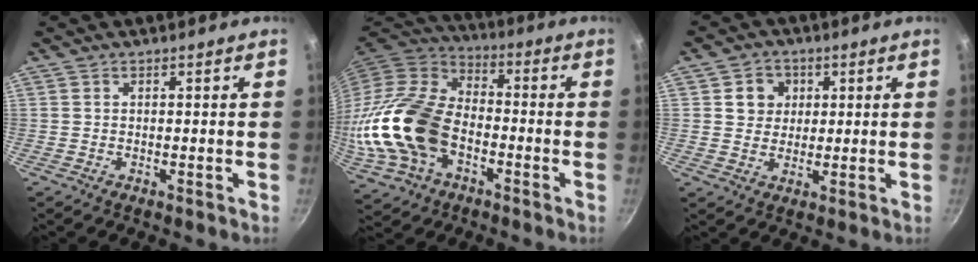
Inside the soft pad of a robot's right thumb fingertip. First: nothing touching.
{"total": 22.4, "force": [-5.1, 14.9, 15.9], "torque": [-0.317, 0.032, -0.097]}
{"total": 5.4, "force": [1.5, 4.9, 1.7], "torque": [0.008, -0.001, 0.021]}